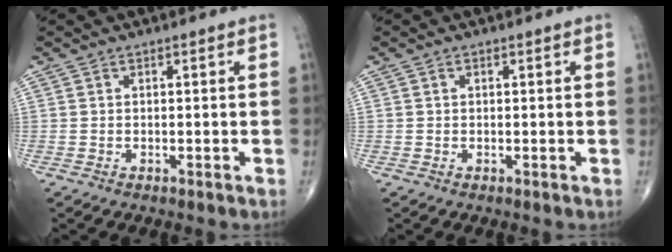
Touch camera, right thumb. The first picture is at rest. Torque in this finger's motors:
{"motor_torque": [-0.05, -0.21, -0.04, 0.16, 0.03]}